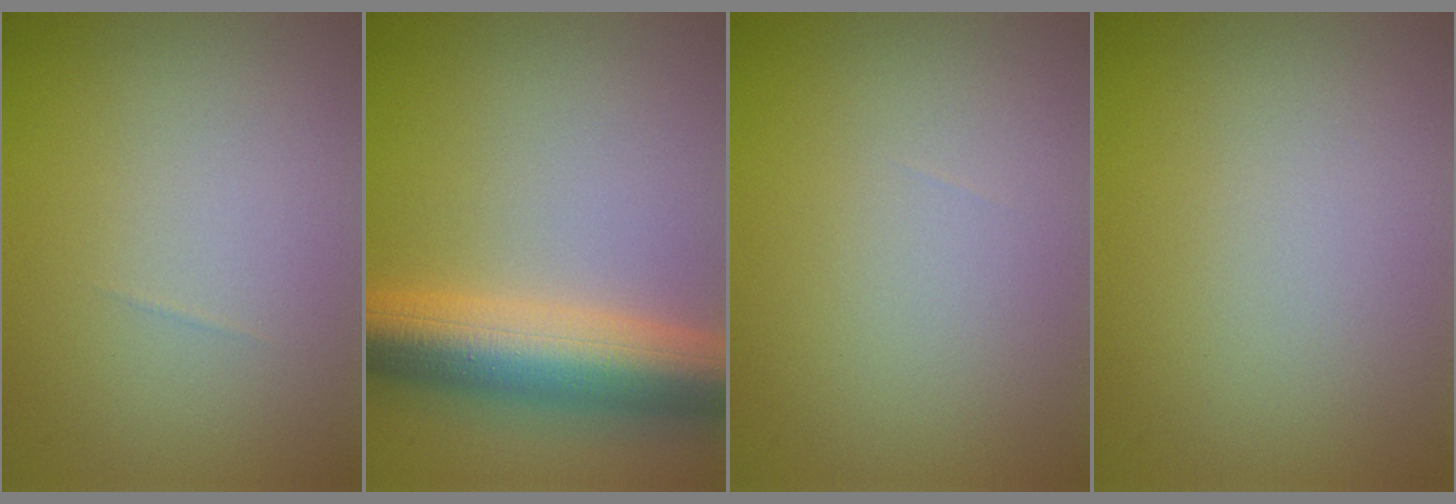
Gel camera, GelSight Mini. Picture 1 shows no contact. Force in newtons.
{"total": 9.5, "press": 9.5, "slide": 0.2}
{"total": 0.0}
{"total": 0.0}